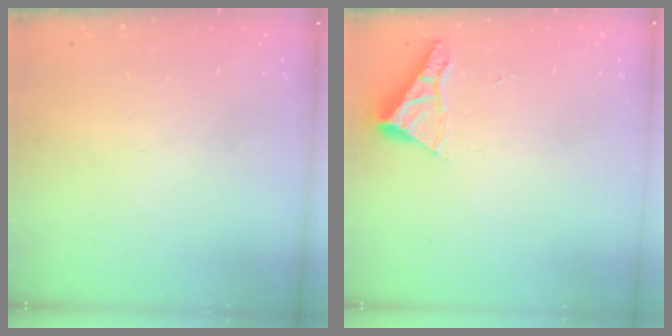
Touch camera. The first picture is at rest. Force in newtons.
{"total": 5.3, "press": 5.3, "slide": 0.5}